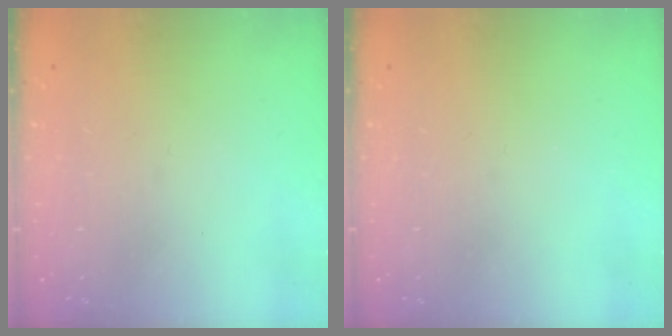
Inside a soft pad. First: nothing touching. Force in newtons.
{"total": 0.0}